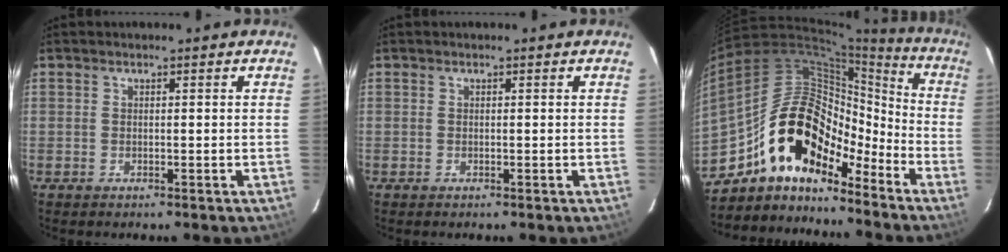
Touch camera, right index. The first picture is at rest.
{"total": 0.0}
{"total": 17.9, "force": [-12.6, 8.9, 9.2], "torque": [-0.153, 0.029, -0.221]}